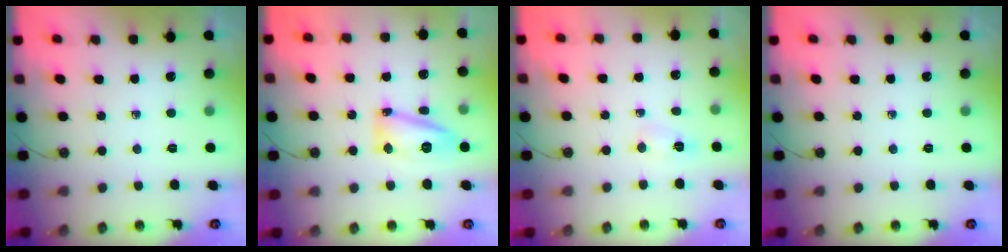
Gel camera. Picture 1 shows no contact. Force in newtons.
{"total": 13.5, "press": 13.4, "slide": 1.1}
{"total": 3.9, "press": 3.9, "slide": 0.5}
{"total": 0.0}